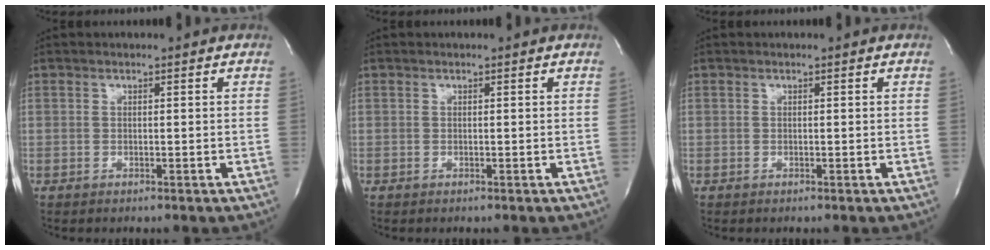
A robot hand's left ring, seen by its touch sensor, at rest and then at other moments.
{"total": 0.0}
{"total": 0.0}